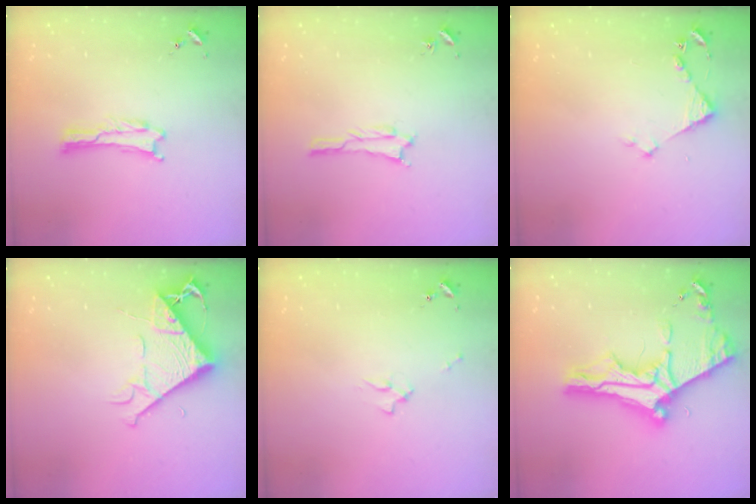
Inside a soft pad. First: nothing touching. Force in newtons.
{"total": 1.1, "press": 1.1, "slide": 0.1}
{"total": 3.1, "press": 3.1, "slide": 0.3}
{"total": 8.0, "press": 7.9, "slide": 0.8}
{"total": 1.7, "press": 1.6, "slide": 0.2}
{"total": 10.6, "press": 10.5, "slide": 1.3}